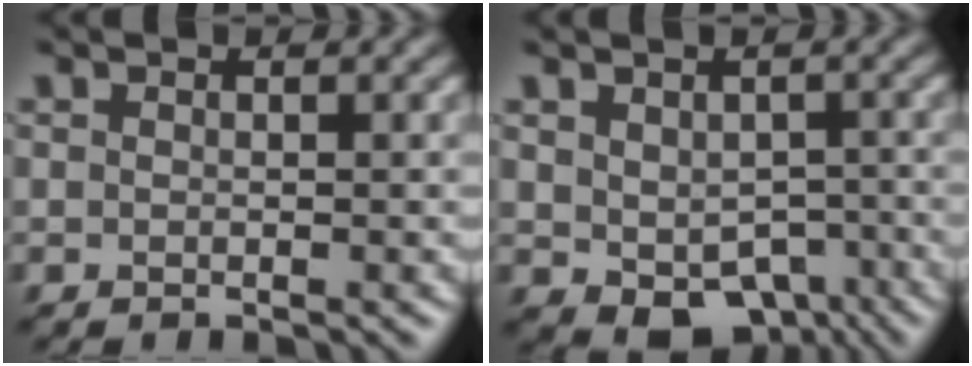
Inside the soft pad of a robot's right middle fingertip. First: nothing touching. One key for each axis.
{"total": 5.9, "fx": -2.1, "fy": 3.9, "fz": 3.9, "tx": -0.066, "ty": -0.023, "tz": -0.017}